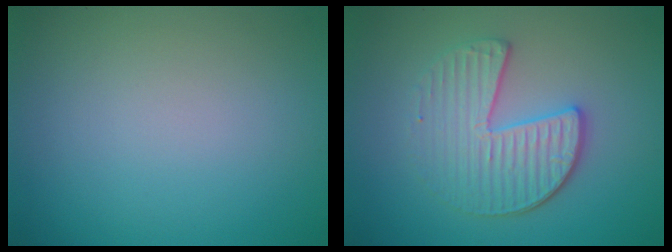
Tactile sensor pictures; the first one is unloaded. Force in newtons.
{"total": 4.1, "press": 3.7, "slide": 1.8}